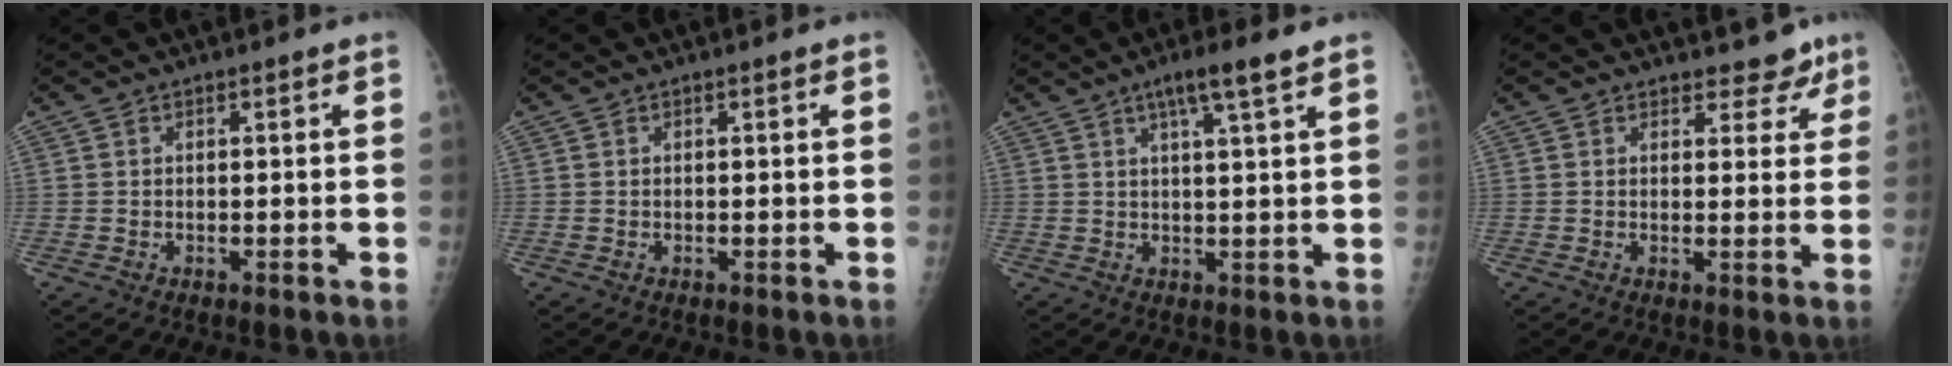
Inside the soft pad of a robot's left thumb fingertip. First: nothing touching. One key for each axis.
{"total": 0.0}
{"total": 5.9, "fx": 3.6, "fy": 0.1, "fz": 4.7, "tx": -0.084, "ty": -0.009, "tz": 0.063}
{"total": 4.9, "fx": 4.1, "fy": 2.7, "fz": 0.6, "tx": 0.024, "ty": -0.025, "tz": 0.041}